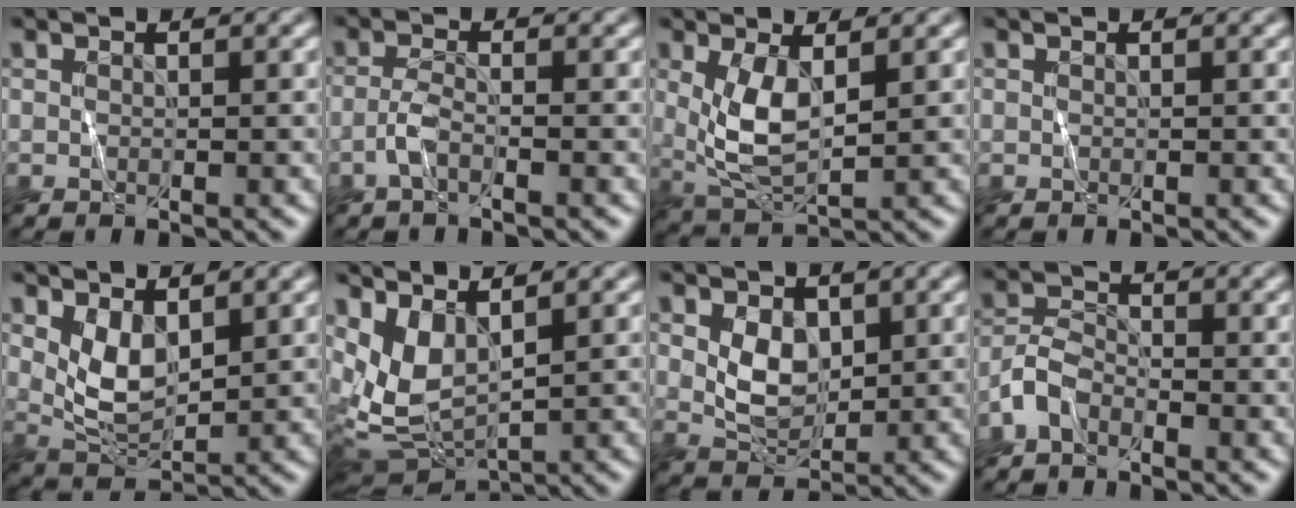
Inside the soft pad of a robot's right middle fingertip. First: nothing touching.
{"total": 1.8, "force": [-0.9, 0.5, 1.4], "torque": [-0.036, 0.005, -0.024]}
{"total": 4.3, "force": [0.8, 1.7, 3.8], "torque": [-0.090, -0.005, 0.023]}
{"total": 0.0}
{"total": 3.4, "force": [1.5, 1.7, 2.6], "torque": [-0.065, -0.008, 0.036]}
{"total": 3.8, "force": [1.9, 1.6, 2.9], "torque": [-0.078, -0.012, 0.050]}
{"total": 2.8, "force": [0.9, 2.0, 1.8], "torque": [-0.043, -0.003, 0.025]}
{"total": 2.7, "force": [-1.8, 1.5, 1.4], "torque": [-0.030, 0.008, -0.044]}